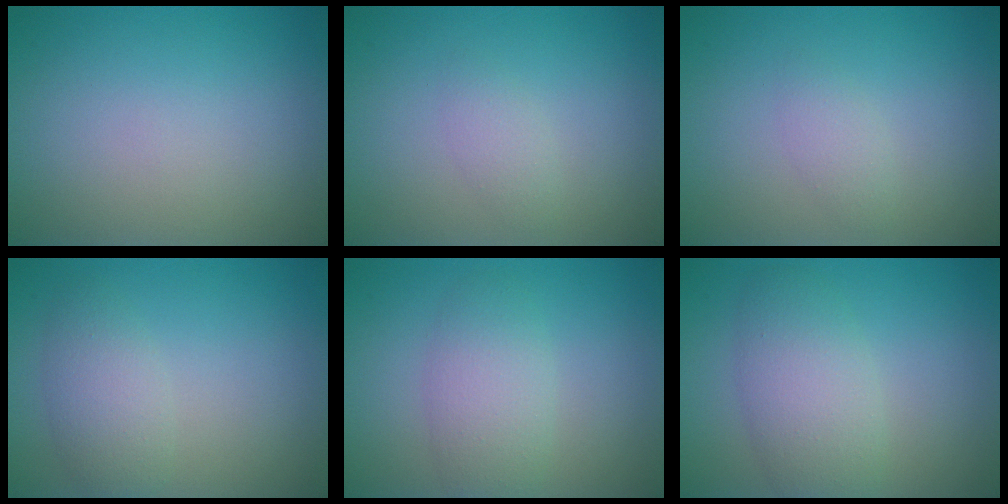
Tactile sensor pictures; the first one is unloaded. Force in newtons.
{"total": 1.3, "press": 1.3, "slide": 0.0}
{"total": 1.3, "press": 1.3, "slide": 0.0}
{"total": 2.9, "press": 2.9, "slide": 0.1}
{"total": 3.4, "press": 3.4, "slide": 0.1}
{"total": 4.5, "press": 4.5, "slide": 0.2}